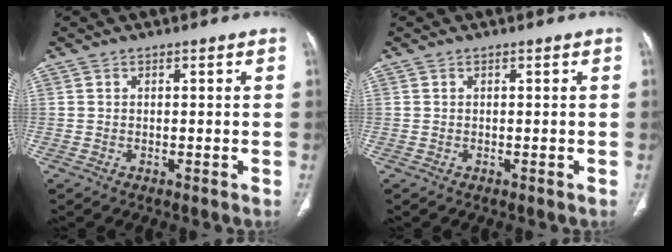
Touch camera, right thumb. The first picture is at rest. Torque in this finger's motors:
{"motor_torque": [-0.03, -0.03, -0.05, 0.05, 0.00]}